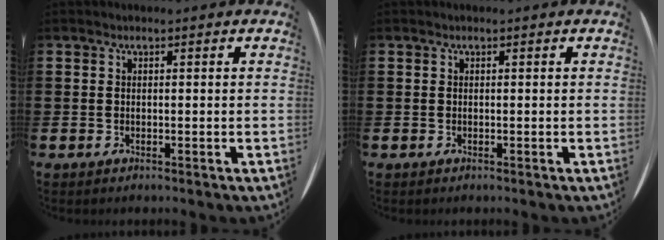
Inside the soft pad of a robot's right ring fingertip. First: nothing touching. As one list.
[{"total": 0.0}]